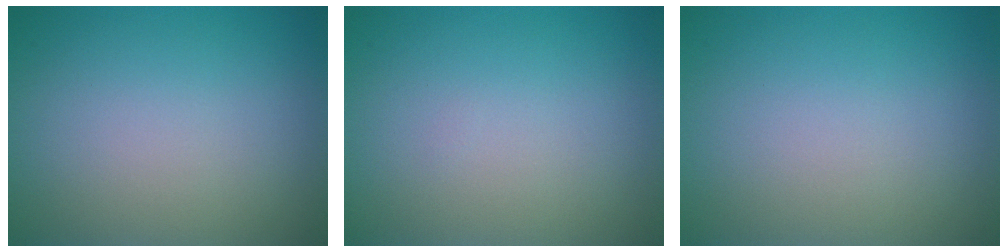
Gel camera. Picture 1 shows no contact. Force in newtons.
{"total": 0.0}
{"total": 0.0}